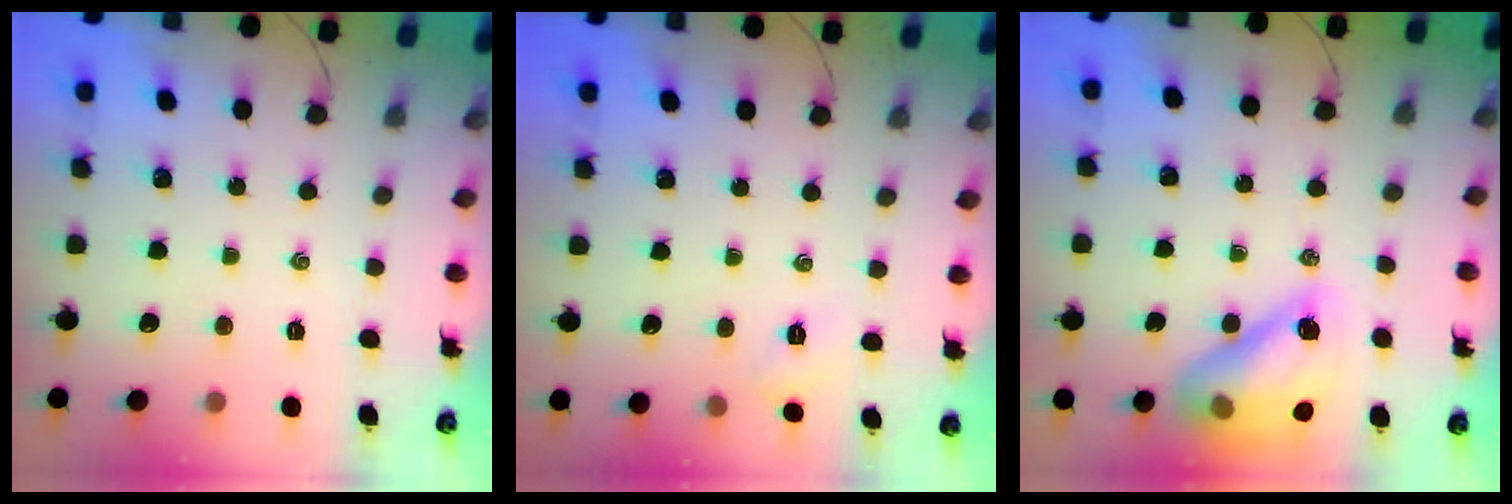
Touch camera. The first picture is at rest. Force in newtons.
{"total": 3.0, "press": 2.9, "slide": 0.8}
{"total": 16.0, "press": 15.4, "slide": 4.3}